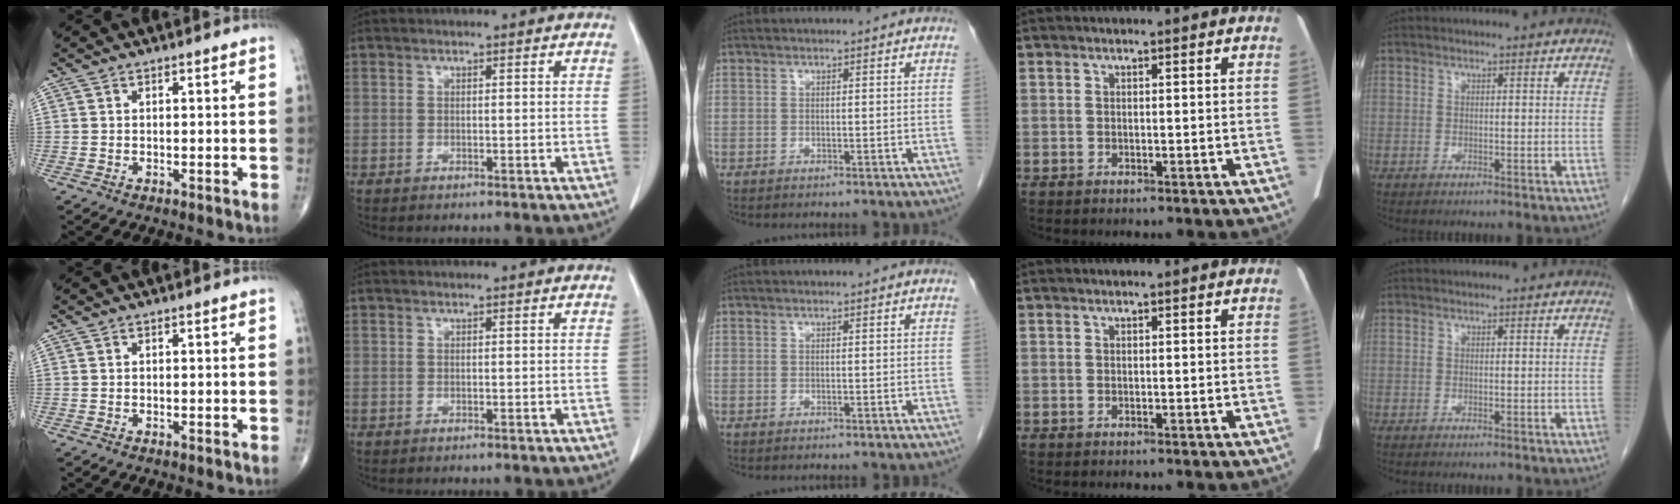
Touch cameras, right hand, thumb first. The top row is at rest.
{}